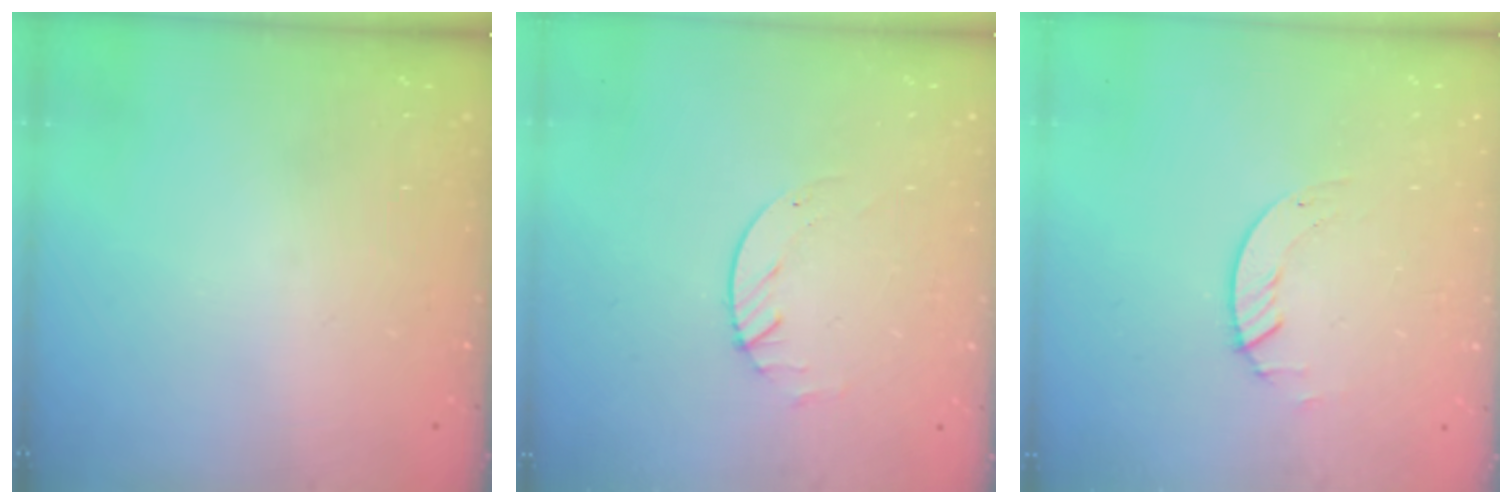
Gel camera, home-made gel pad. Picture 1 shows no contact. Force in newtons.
{"total": 1.7, "press": 1.7, "slide": 0.2}
{"total": 1.3, "press": 1.2, "slide": 0.1}